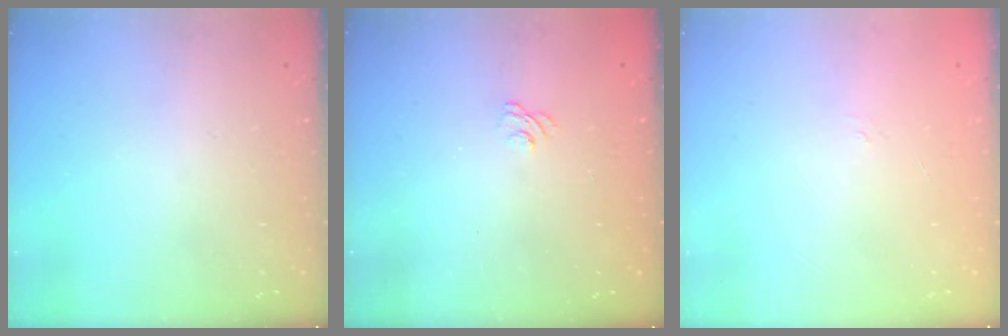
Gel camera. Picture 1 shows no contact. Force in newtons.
{"total": 1.6, "press": 1.0, "slide": 1.2}
{"total": 2.2, "press": 2.0, "slide": 1.1}